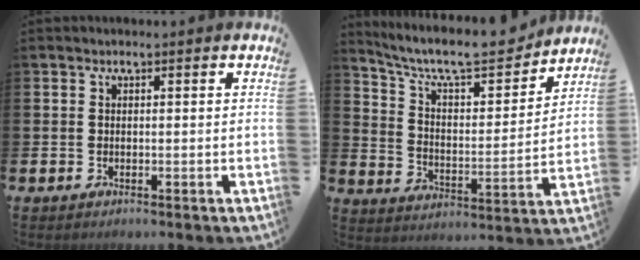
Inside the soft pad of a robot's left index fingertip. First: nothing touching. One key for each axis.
{"total": 10.0, "fx": 8.9, "fy": 2.5, "fz": 3.7, "tx": -0.100, "ty": -0.063, "tz": 0.151}